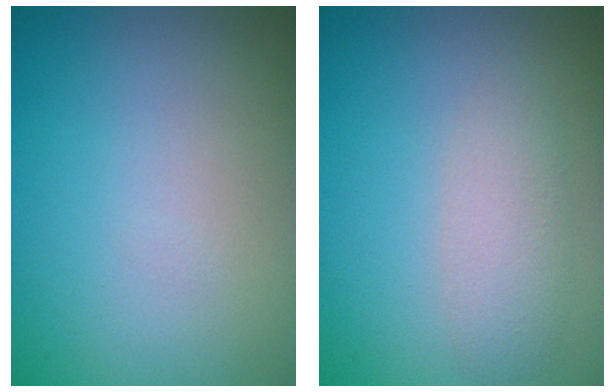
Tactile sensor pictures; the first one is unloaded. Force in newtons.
{"total": 2.1, "press": 2.1, "slide": 0.1}